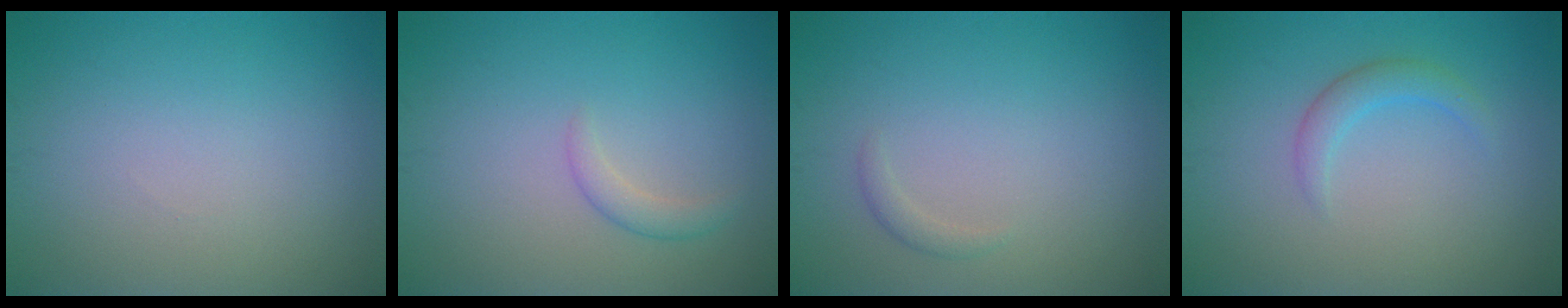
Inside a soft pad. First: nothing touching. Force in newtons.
{"total": 1.4, "press": 1.3, "slide": 0.1}
{"total": 0.8, "press": 0.8, "slide": 0.1}
{"total": 1.8, "press": 1.8, "slide": 0.1}